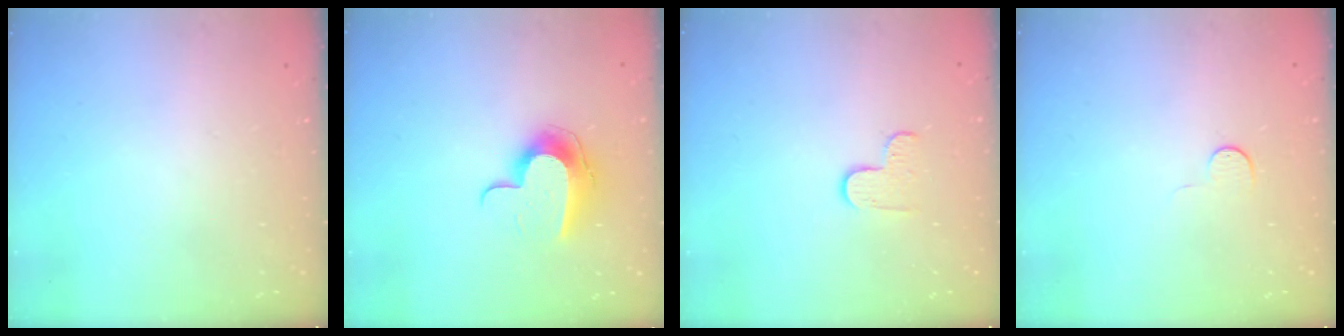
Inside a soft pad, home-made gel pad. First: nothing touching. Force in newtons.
{"total": 11.2, "press": 11.2, "slide": 0.7}
{"total": 4.2, "press": 4.1, "slide": 0.4}
{"total": 5.6, "press": 5.5, "slide": 0.6}